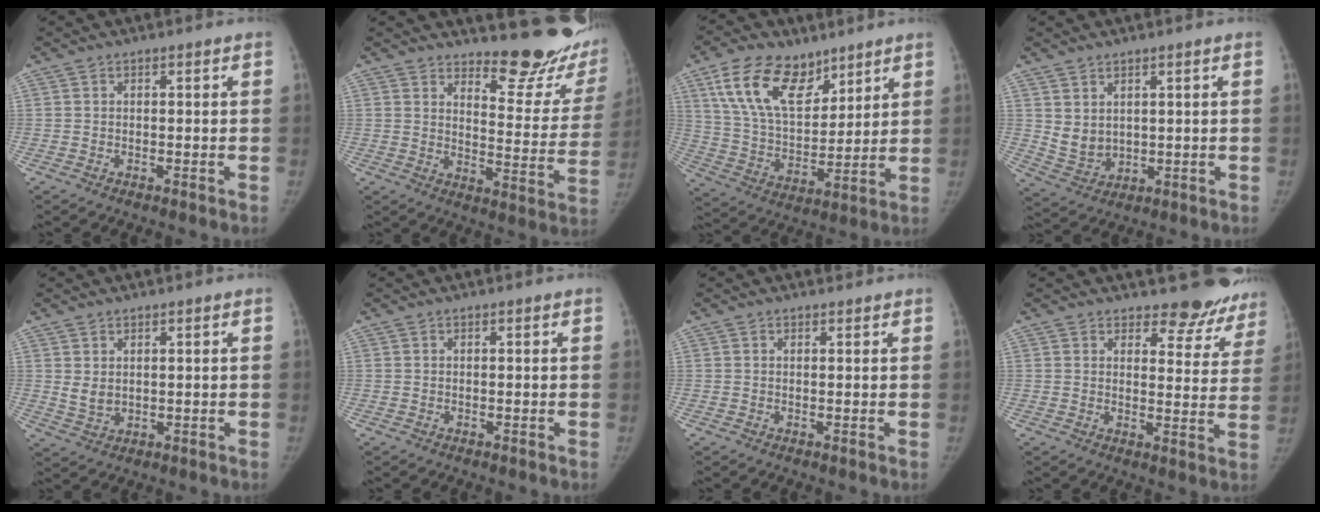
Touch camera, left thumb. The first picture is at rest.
{"total": 17.3, "force": [15.3, 4.5, 6.6], "torque": [-0.037, -0.160, 0.186]}
{"total": 17.1, "force": [10.0, 9.5, 10.1], "torque": [-0.146, -0.039, 0.190]}
{"total": 5.0, "force": [2.2, 3.5, 2.7], "torque": [-0.034, -0.025, 0.057]}
{"total": 3.0, "force": [1.1, 2.1, 1.9], "torque": [-0.028, -0.015, 0.031]}
{"total": 0.0}
{"total": 0.6, "force": [0.6, 0.2, 0.0], "torque": [-0.001, -0.004, 0.007]}
{"total": 11.9, "force": [10.8, 4.7, 1.8], "torque": [0.032, -0.084, 0.105]}